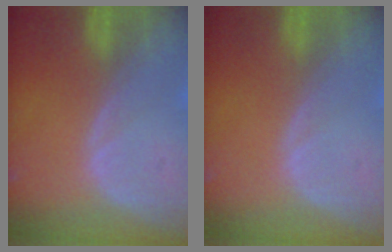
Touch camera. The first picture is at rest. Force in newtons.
{"total": 0.0}